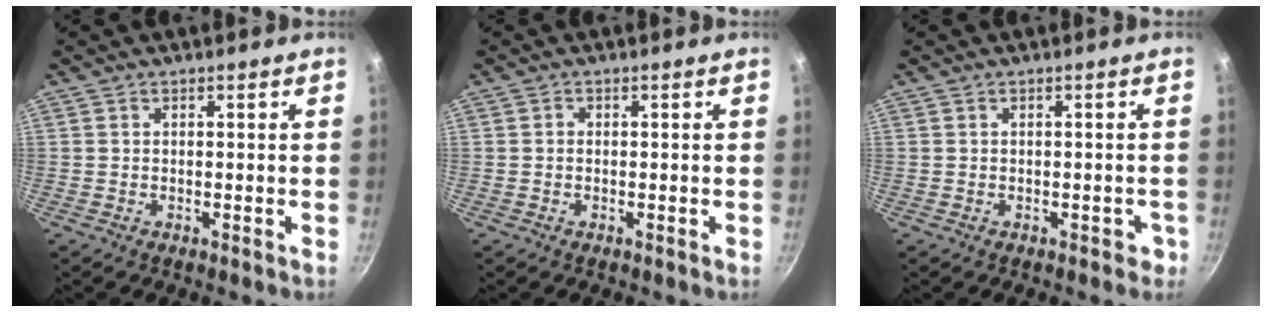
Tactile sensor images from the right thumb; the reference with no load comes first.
{"total": 0.5, "force": [-0.1, 0.5, 0.2], "torque": [-0.001, 0.003, -0.003]}
{"total": 1.8, "force": [-0.8, 1.2, 1.1], "torque": [0.002, 0.015, -0.001]}